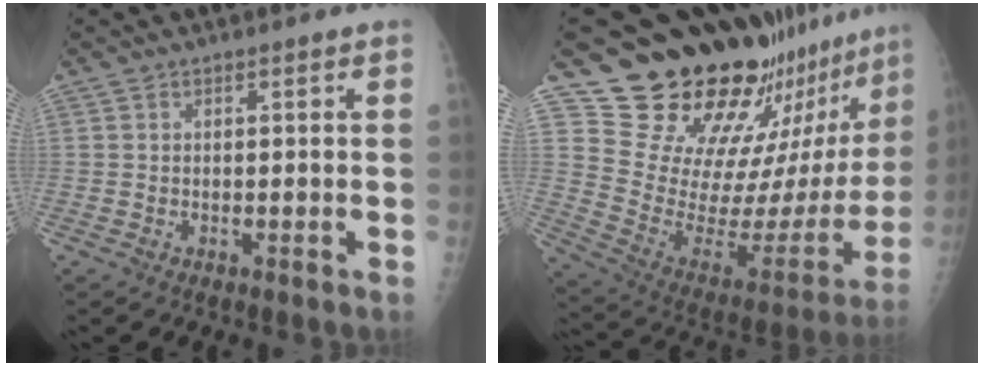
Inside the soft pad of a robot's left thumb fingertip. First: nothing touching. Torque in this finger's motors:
{"motor_torque": [1.12, 1.02, 0.54, -2.24, 0.01]}